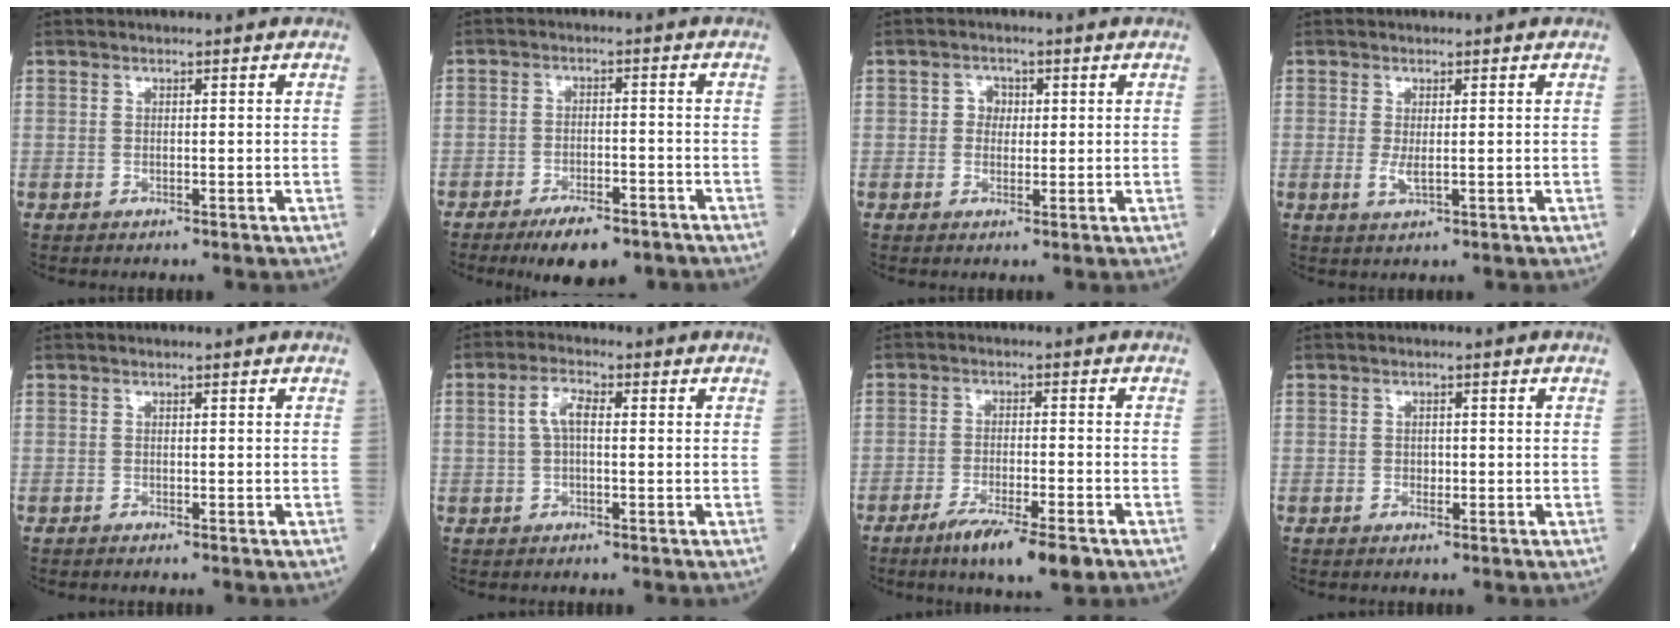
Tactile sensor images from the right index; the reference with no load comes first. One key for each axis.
{"total": 6.7, "fx": -4.9, "fy": 2.4, "fz": 3.9, "tx": -0.060, "ty": -0.001, "tz": -0.076}
{"total": 2.2, "fx": 0.4, "fy": 1.9, "fz": 1.1, "tx": -0.012, "ty": 0.003, "tz": 0.002}
{"total": 1.9, "fx": 0.0, "fy": 0.5, "fz": 1.9, "tx": -0.038, "ty": -0.005, "tz": 0.003}
{"total": 0.0}
{"total": 3.8, "fx": 0.5, "fy": 1.5, "fz": 3.4, "tx": -0.074, "ty": 0.016, "tz": 0.010}
{"total": 8.6, "fx": -5.5, "fy": 0.9, "fz": 6.5, "tx": -0.102, "ty": -0.016, "tz": -0.089}
{"total": 1.0, "fx": -0.2, "fy": 0.8, "fz": 0.6, "tx": -0.009, "ty": 0.002, "tz": -0.003}